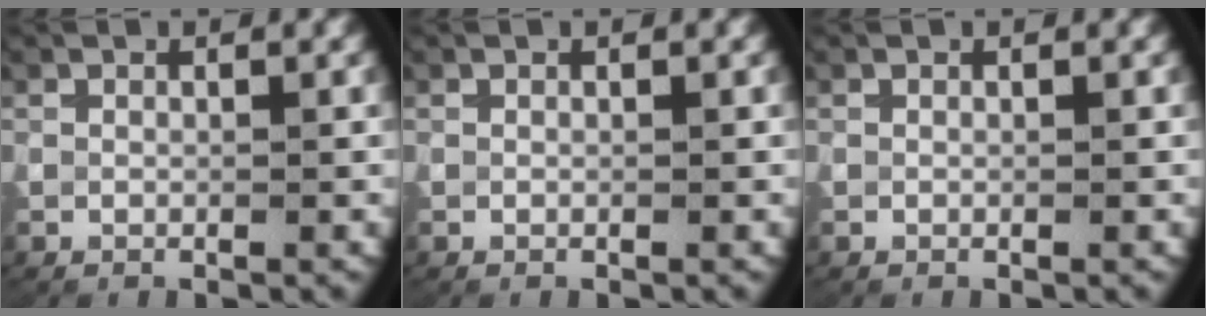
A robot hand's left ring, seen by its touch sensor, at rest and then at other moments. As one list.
[{"total": 0.0}, {"total": 0.0}]